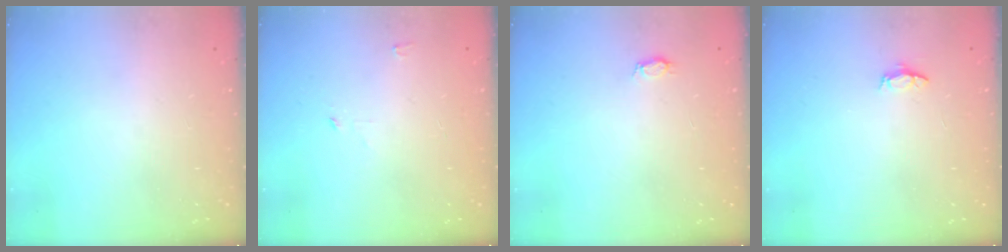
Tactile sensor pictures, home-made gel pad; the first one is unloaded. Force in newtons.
{"total": 2.4, "press": 2.4, "slide": 0.2}
{"total": 3.7, "press": 3.6, "slide": 0.5}
{"total": 3.1, "press": 3.1, "slide": 0.3}